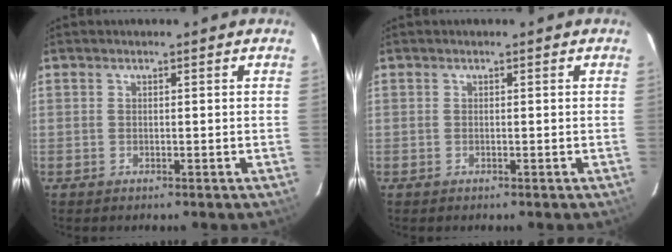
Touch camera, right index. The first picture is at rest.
{"total": 0.0}